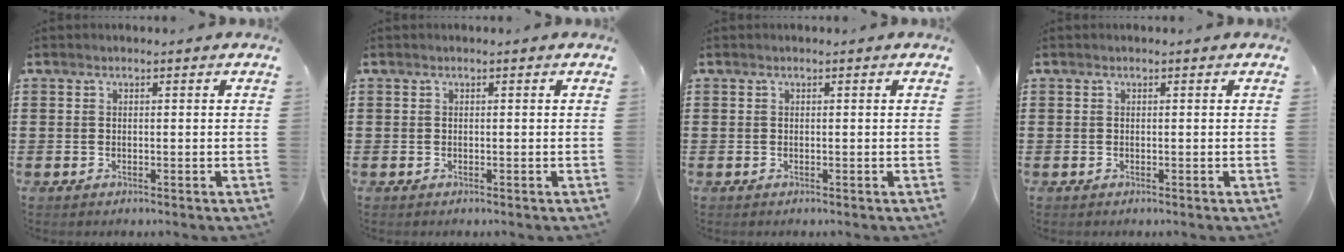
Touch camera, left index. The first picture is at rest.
{"total": 0.0}
{"total": 0.0}
{"total": 0.0}